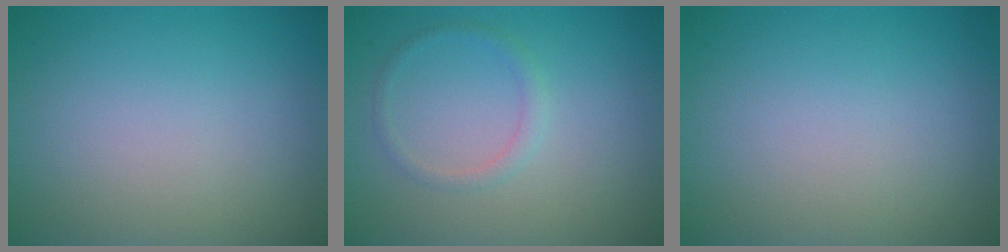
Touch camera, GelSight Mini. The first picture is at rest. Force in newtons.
{"total": 1.2, "press": 1.2, "slide": 0.0}
{"total": 0.0}